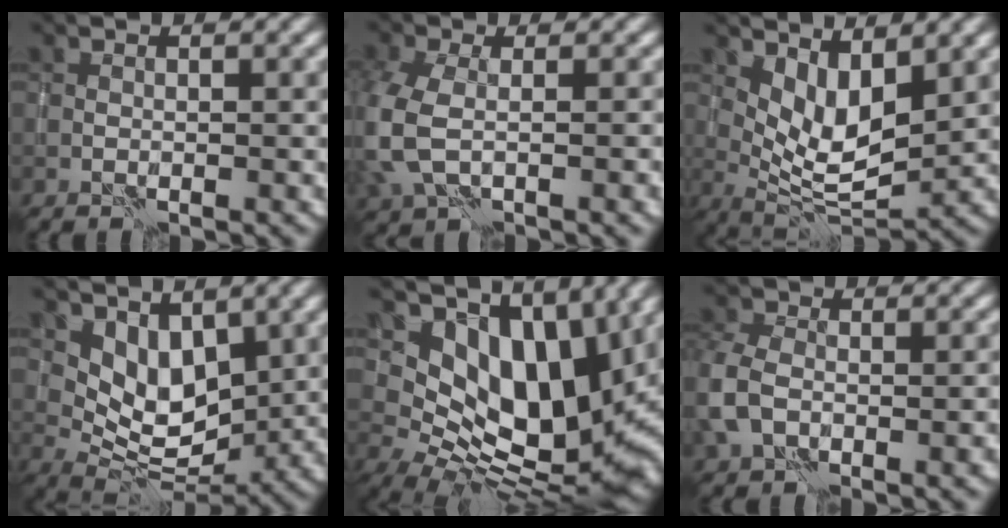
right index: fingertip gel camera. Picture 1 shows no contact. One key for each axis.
{"total": 6.5, "fx": -1.0, "fy": 3.8, "fz": 5.2, "tx": -0.144, "ty": -0.006, "tz": -0.021}
{"total": 5.1, "fx": 2.4, "fy": 2.0, "fz": 4.1, "tx": -0.071, "ty": -0.013, "tz": 0.048}
{"total": 4.8, "fx": 2.5, "fy": 2.6, "fz": 3.2, "tx": -0.057, "ty": -0.015, "tz": 0.041}
{"total": 13.6, "fx": 4.0, "fy": 7.6, "fz": 10.6, "tx": -0.172, "ty": -0.010, "tz": 0.077}
{"total": 5.6, "fx": -2.0, "fy": 3.5, "fz": 3.9, "tx": -0.085, "ty": 0.003, "tz": -0.051}